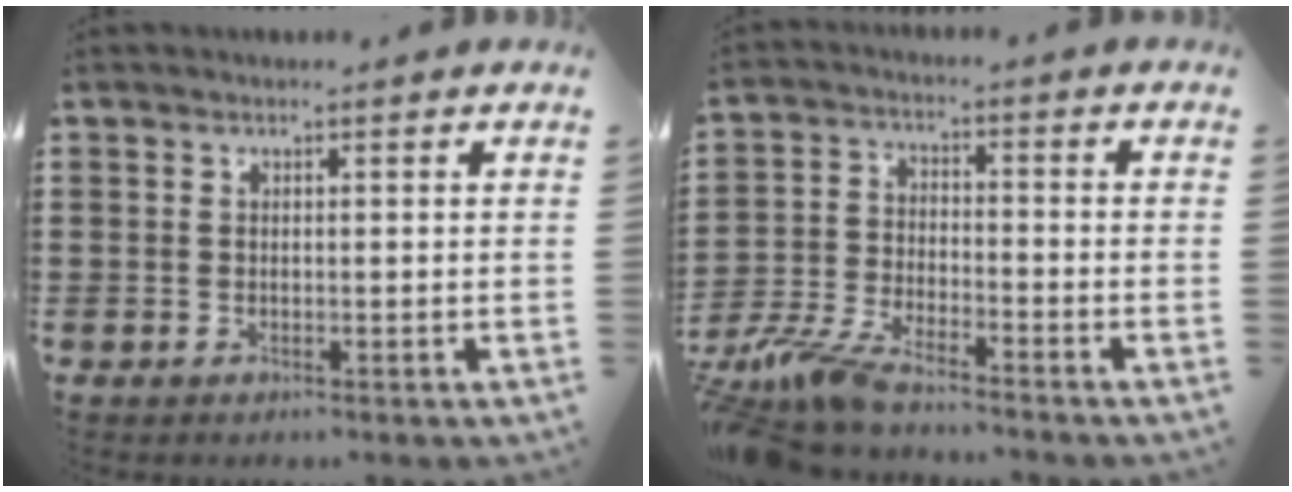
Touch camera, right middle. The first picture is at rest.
{"total": 6.9, "force": [-6.4, 0.6, 2.4], "torque": [-0.069, -0.006, -0.129]}